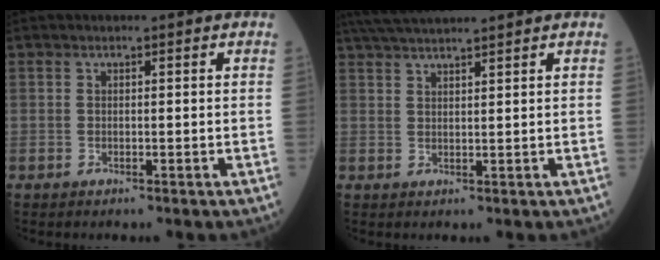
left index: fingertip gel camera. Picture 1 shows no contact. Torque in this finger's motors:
{"motor_torque": [-0.19, -0.24, 0.02, 0.01]}